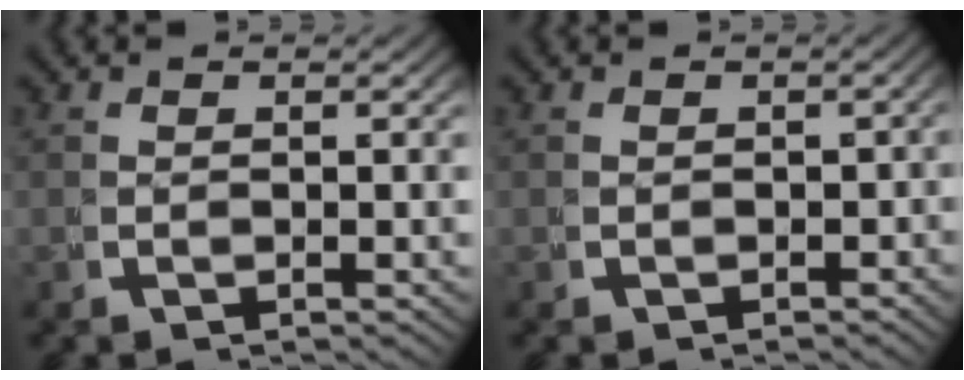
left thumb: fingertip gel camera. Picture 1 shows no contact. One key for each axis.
{"total": 1.1, "fx": -0.7, "fy": 0.7, "fz": 0.4, "tx": -0.002, "ty": -0.007, "tz": -0.011}